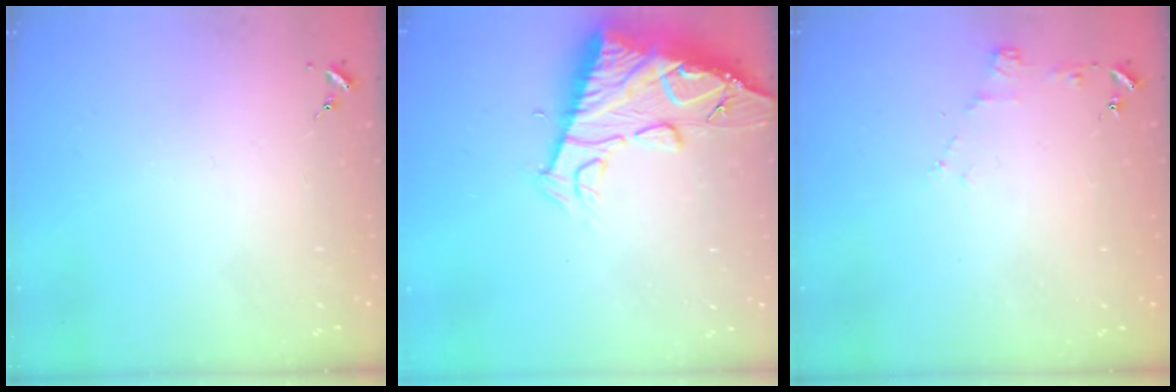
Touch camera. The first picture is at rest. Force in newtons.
{"total": 15.0, "press": 14.9, "slide": 1.4}
{"total": 4.0, "press": 3.9, "slide": 0.5}